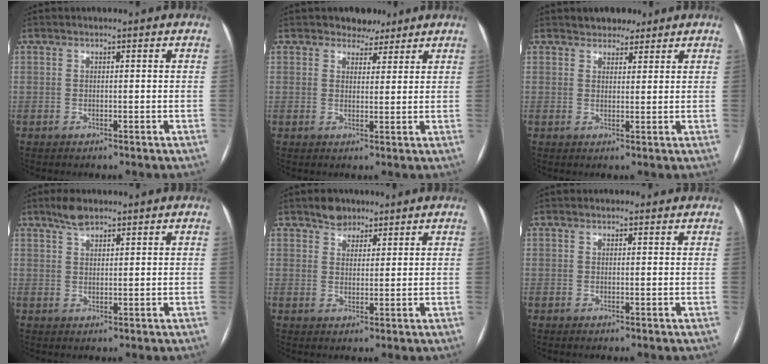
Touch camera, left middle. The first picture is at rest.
{"total": 3.7, "force": [3.0, 2.2, 0.4], "torque": [0.003, 0.003, 0.041]}
{"total": 3.7, "force": [3.0, 2.1, 0.7], "torque": [-0.003, 0.009, 0.044]}
{"total": 3.1, "force": [2.5, 1.1, 1.5], "torque": [-0.034, 0.009, 0.046]}
{"total": 3.5, "force": [2.7, 2.1, 0.6], "torque": [-0.007, 0.005, 0.042]}
{"total": 1.1, "force": [0.9, 0.6, 0.0], "torque": [-0.001, 0.005, 0.008]}